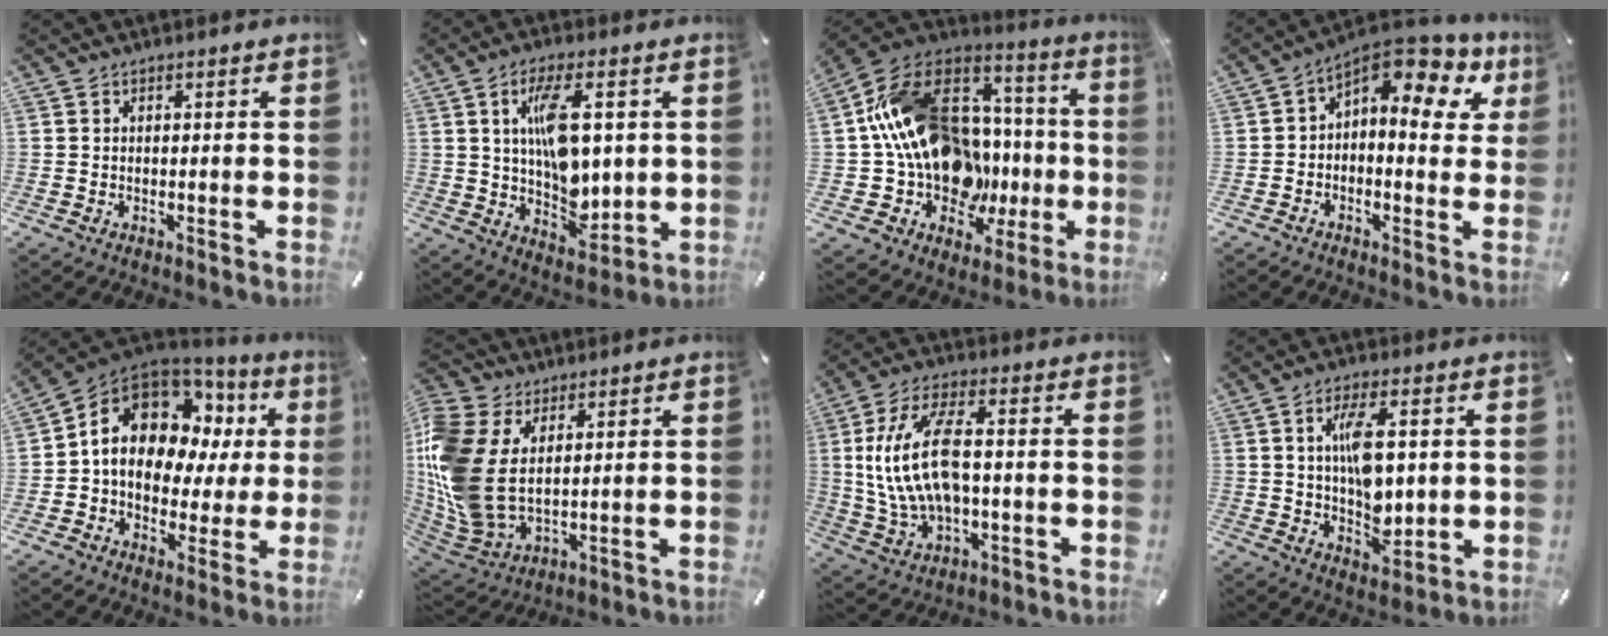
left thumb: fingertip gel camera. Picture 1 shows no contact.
{"total": 12.5, "force": [2.9, 6.5, 10.2], "torque": [-0.168, -0.006, 0.050]}
{"total": 20.9, "force": [0.7, 16.9, 12.4], "torque": [-0.240, -0.033, 0.040]}
{"total": 9.6, "force": [4.6, 4.6, 7.1], "torque": [-0.109, -0.042, 0.077]}
{"total": 13.7, "force": [5.1, 10.0, 7.9], "torque": [-0.141, -0.030, 0.097]}
{"total": 13.5, "force": [2.5, 9.8, 8.8], "torque": [-0.233, -0.030, 0.043]}
{"total": 14.7, "force": [0.6, 7.8, 12.4], "torque": [-0.262, 0.002, 0.012]}
{"total": 10.5, "force": [2.1, 5.3, 8.9], "torque": [-0.168, -0.006, 0.031]}